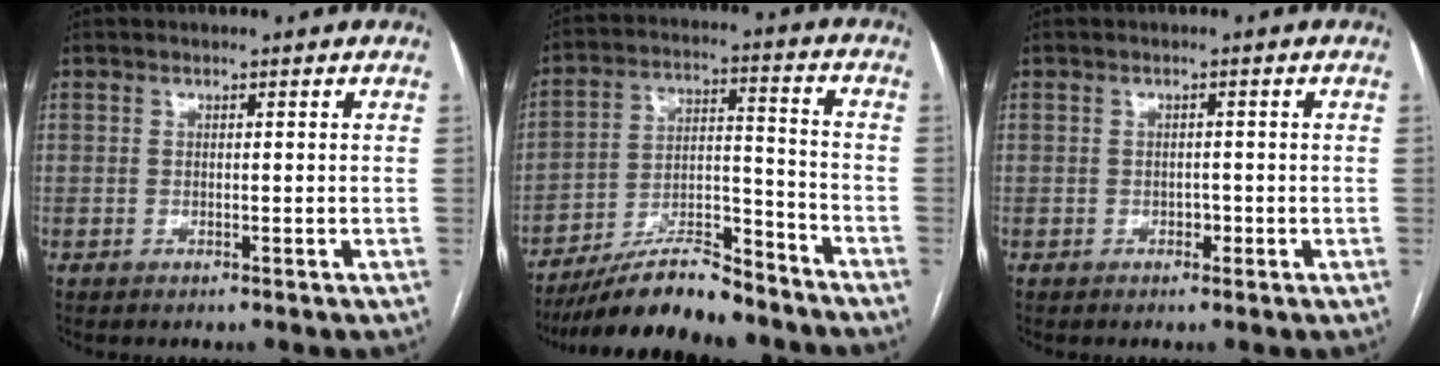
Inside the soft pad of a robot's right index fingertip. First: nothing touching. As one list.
[{"total": 14.1, "force": [-12.3, 2.8, 6.2], "torque": [-0.102, 0.016, -0.213]}, {"total": 1.4, "force": [-0.6, 1.0, 0.8], "torque": [-0.006, 0.005, -0.007]}]